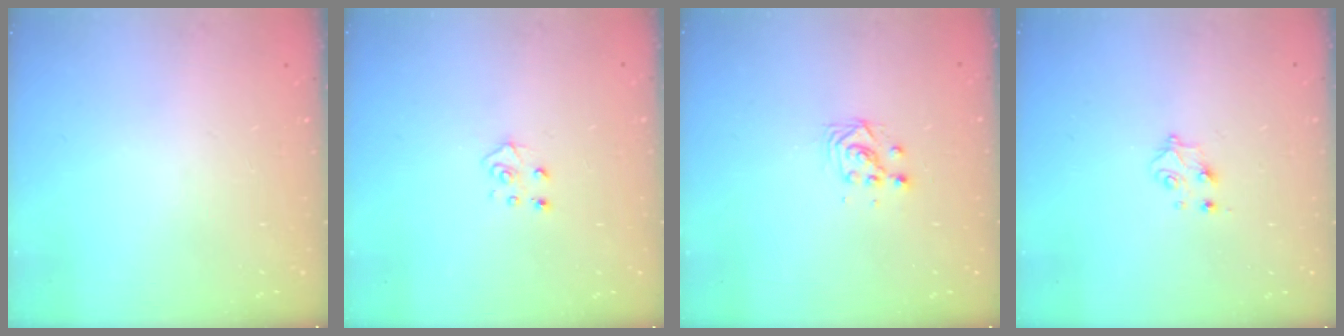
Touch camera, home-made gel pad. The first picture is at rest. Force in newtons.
{"total": 5.4, "press": 5.3, "slide": 0.4}
{"total": 3.6, "press": 3.6, "slide": 0.1}
{"total": 4.4, "press": 4.4, "slide": 0.5}